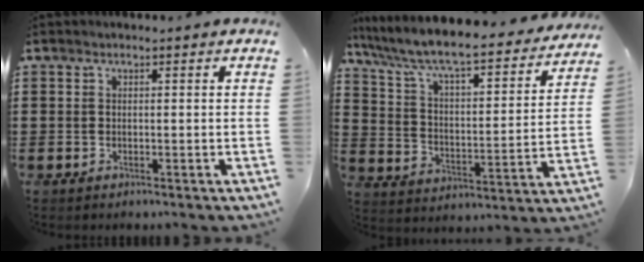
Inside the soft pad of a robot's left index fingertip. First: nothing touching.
{"total": 7.1, "force": [6.1, 0.6, 3.6], "torque": [-0.098, -0.049, 0.094]}